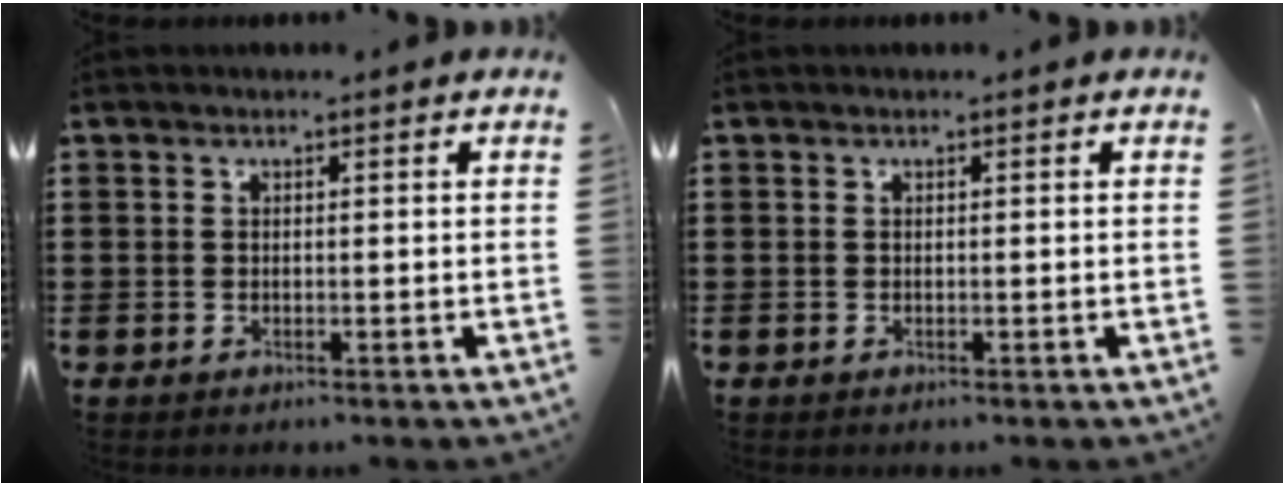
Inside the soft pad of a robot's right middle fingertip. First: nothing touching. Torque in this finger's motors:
{"motor_torque": [0.00, 0.00, -0.02, 0.00]}